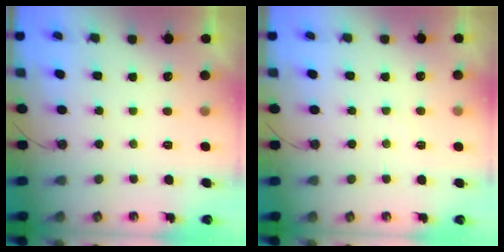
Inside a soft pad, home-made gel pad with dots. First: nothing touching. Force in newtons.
{"total": 2.9, "press": 2.9, "slide": 0.5}